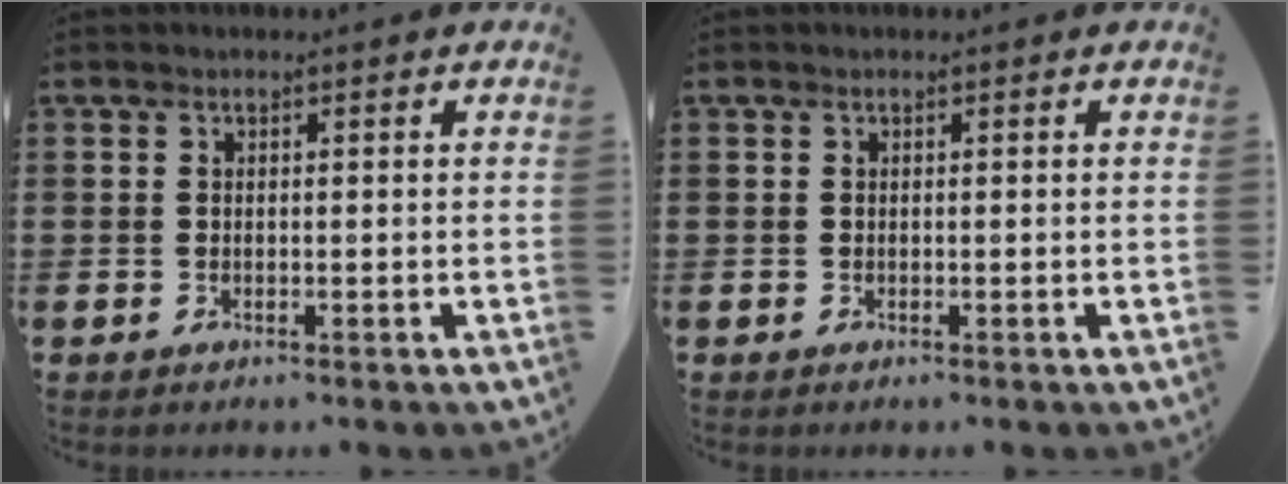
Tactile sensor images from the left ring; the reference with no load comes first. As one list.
[{"total": 0.0}]